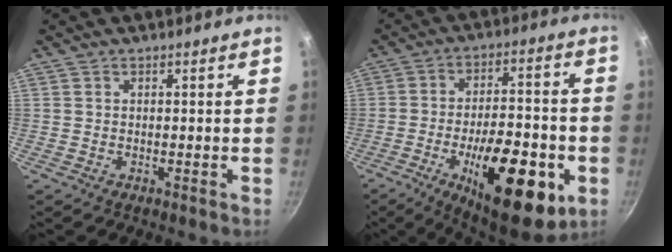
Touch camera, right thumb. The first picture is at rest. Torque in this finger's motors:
{"motor_torque": [0.31, 1.26, 2.12, -0.64, 0.31]}